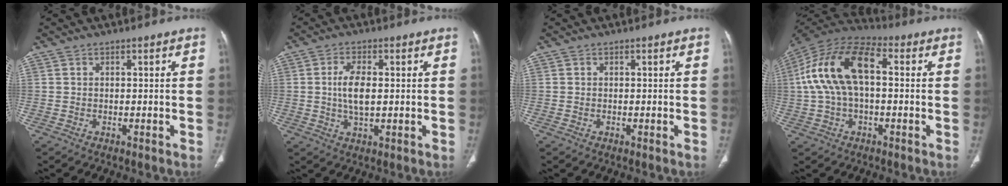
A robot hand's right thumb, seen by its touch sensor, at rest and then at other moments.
{"total": 5.8, "force": [0.4, 2.5, 5.3], "torque": [-0.106, -0.003, 0.006]}
{"total": 0.0}
{"total": 16.6, "force": [1.9, 8.8, 13.9], "torque": [-0.272, 0.044, 0.028]}